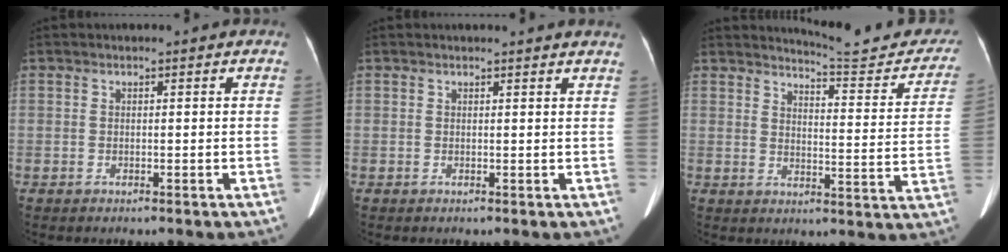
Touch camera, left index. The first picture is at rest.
{"total": 2.2, "force": [2.1, -0.3, 0.4], "torque": [-0.016, -0.009, 0.013]}
{"total": 14.8, "force": [14.3, 1.7, 3.4], "torque": [-0.025, -0.066, 0.157]}